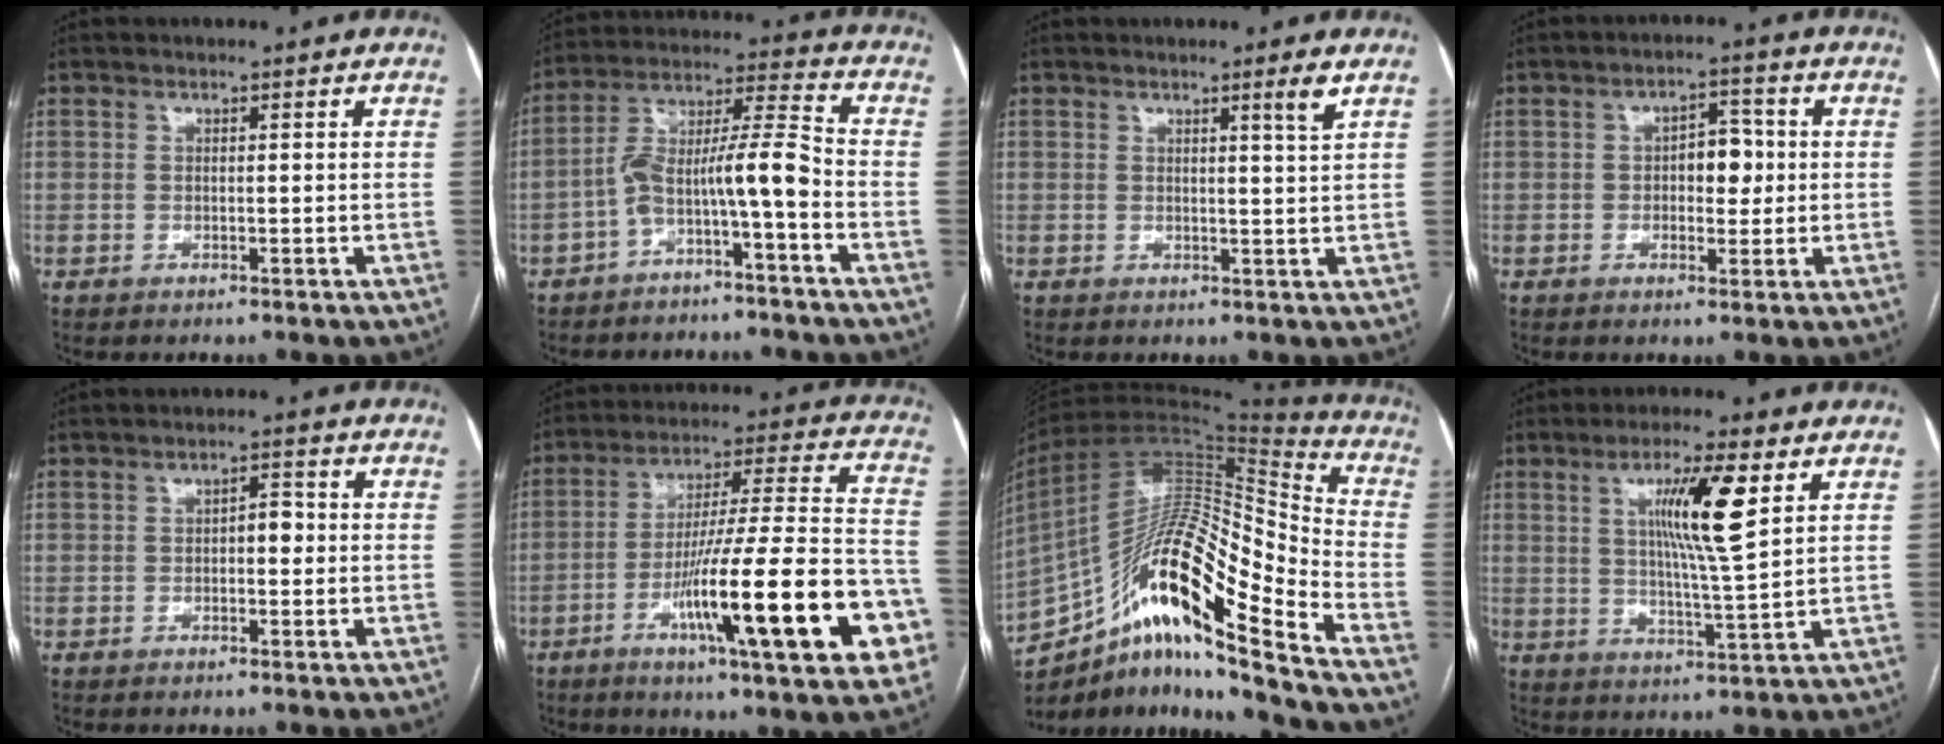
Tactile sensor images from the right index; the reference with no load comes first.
{"total": 9.3, "force": [-3.9, 0.6, 8.4], "torque": [-0.151, 0.042, -0.069]}
{"total": 2.3, "force": [1.3, -0.8, 1.7], "torque": [-0.030, -0.011, 0.025]}
{"total": 5.0, "force": [0.1, 2.8, 4.1], "torque": [-0.058, 0.013, 0.005]}
{"total": 2.5, "force": [-0.1, 1.2, 2.2], "torque": [-0.028, 0.012, -0.003]}
{"total": 24.8, "force": [-9.1, 2.2, 23.0], "torque": [-0.307, -0.004, -0.138]}
{"total": 22.4, "force": [-14.1, 2.2, 17.3], "torque": [-0.315, 0.016, -0.249]}
{"total": 10.1, "force": [3.7, 0.0, 9.4], "torque": [-0.166, -0.002, 0.063]}